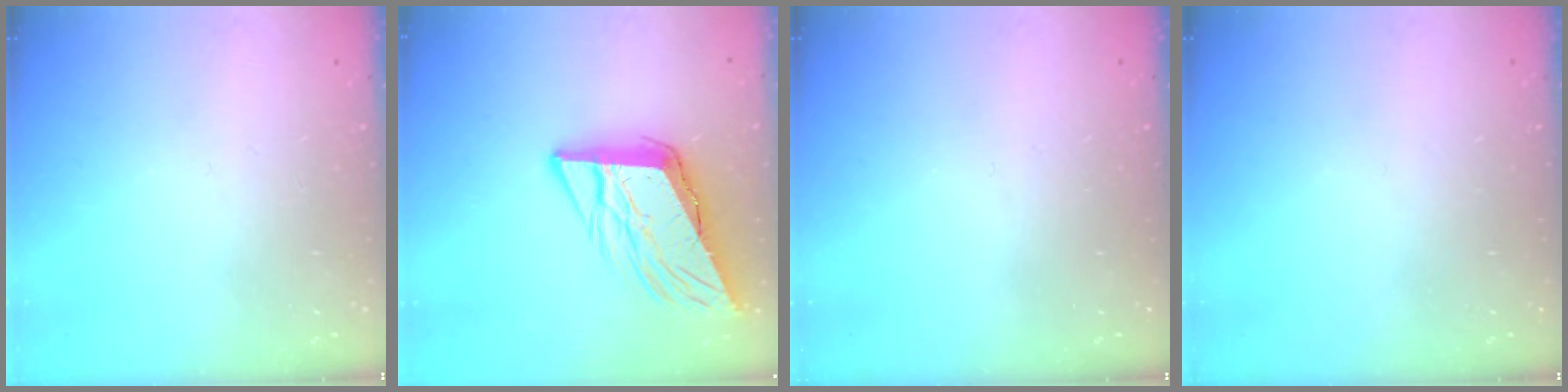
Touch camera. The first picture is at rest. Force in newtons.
{"total": 10.6, "press": 10.2, "slide": 2.8}
{"total": 0.0}
{"total": 0.0}